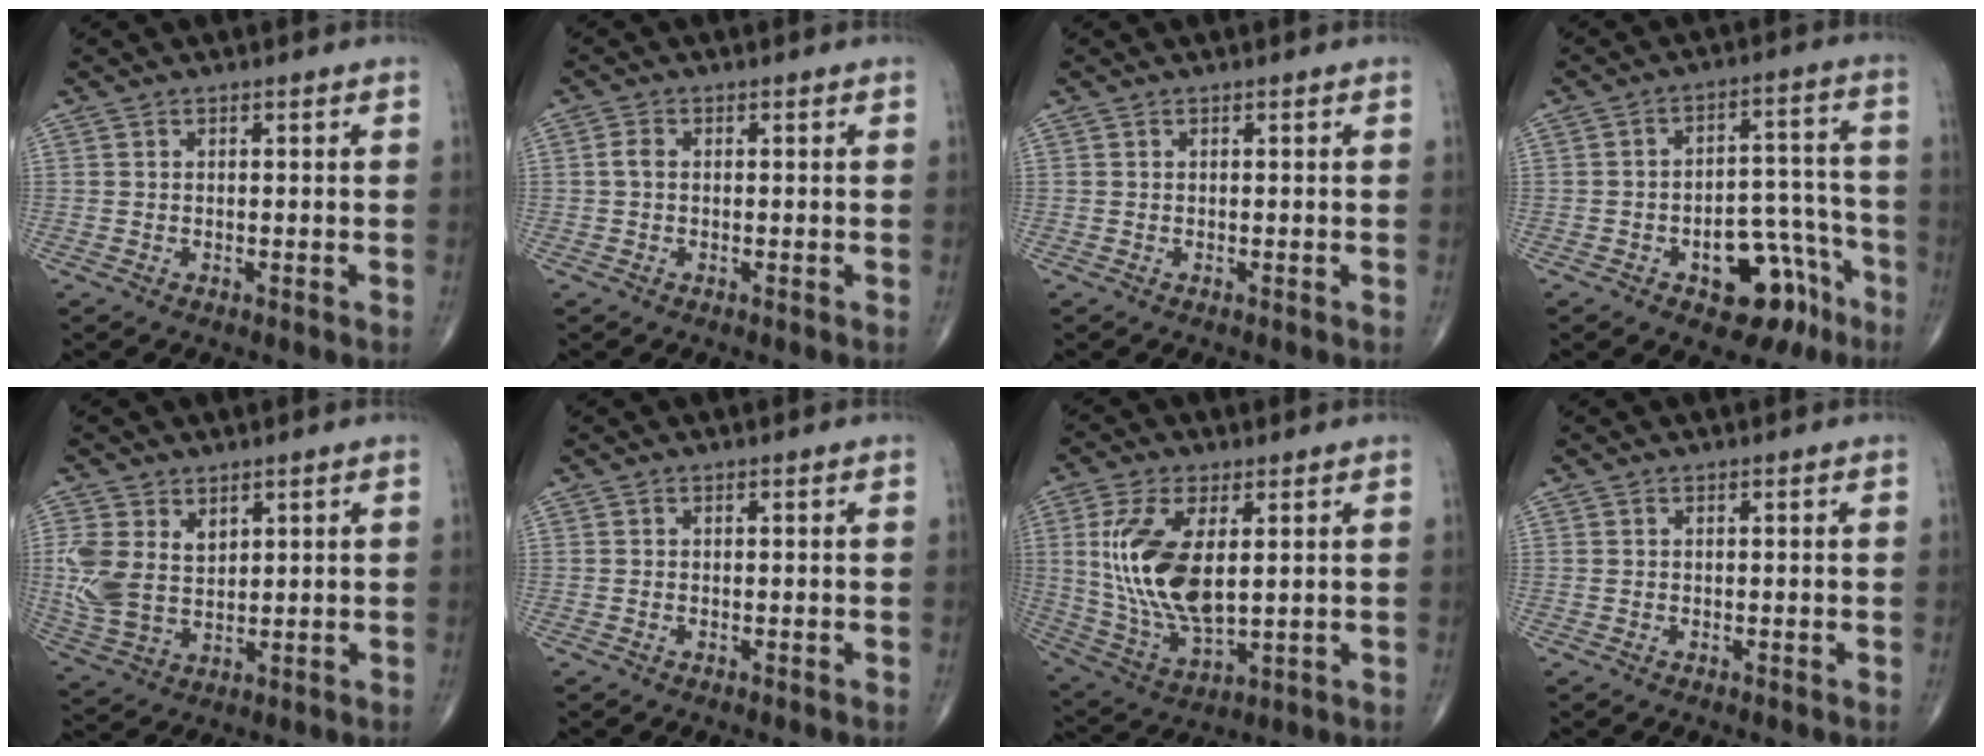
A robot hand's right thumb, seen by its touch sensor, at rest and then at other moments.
{"total": 1.6, "force": [0.0, 1.1, 1.2], "torque": [-0.021, 0.003, -0.003]}
{"total": 0.0}
{"total": 13.2, "force": [-6.9, 7.3, 8.6], "torque": [-0.066, 0.065, -0.088]}
{"total": 9.7, "force": [3.0, 6.5, 6.5], "torque": [-0.132, -0.011, 0.073]}
{"total": 0.0}
{"total": 15.9, "force": [2.8, 7.6, 13.8], "torque": [-0.279, -0.016, 0.066]}
{"total": 0.0}